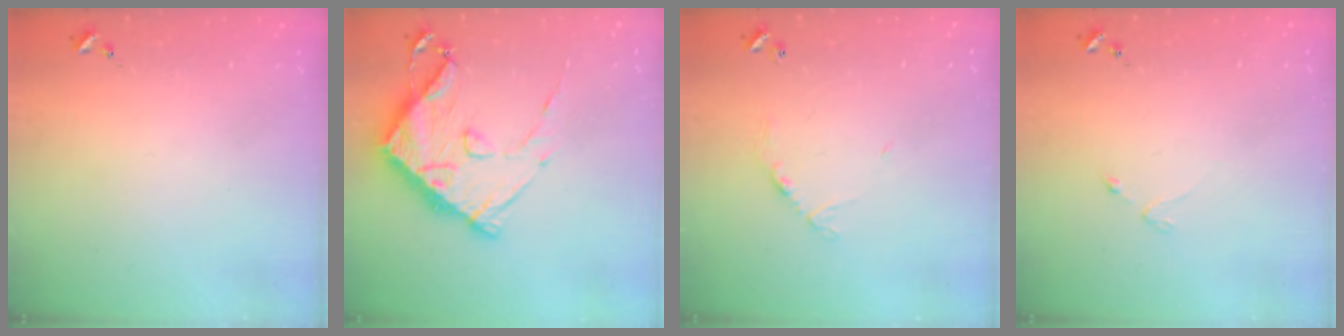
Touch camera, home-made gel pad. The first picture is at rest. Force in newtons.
{"total": 13.5, "press": 13.5, "slide": 1.2}
{"total": 7.3, "press": 7.3, "slide": 0.4}
{"total": 2.3, "press": 2.3, "slide": 0.3}